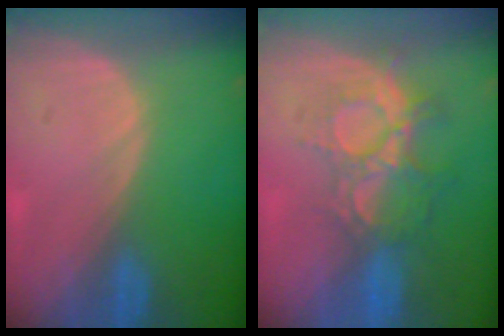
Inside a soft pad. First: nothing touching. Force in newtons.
{"total": 9.2, "press": 7.8, "slide": 4.8}